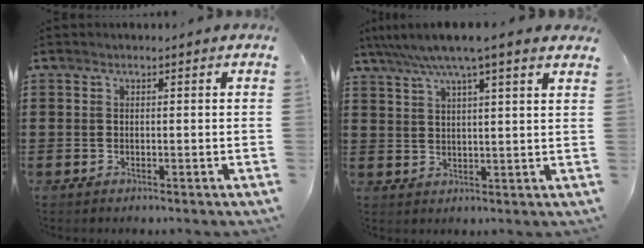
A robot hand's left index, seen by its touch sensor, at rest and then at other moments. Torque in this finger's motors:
{"motor_torque": [2.14, 0.00, 0.82, 0.21]}